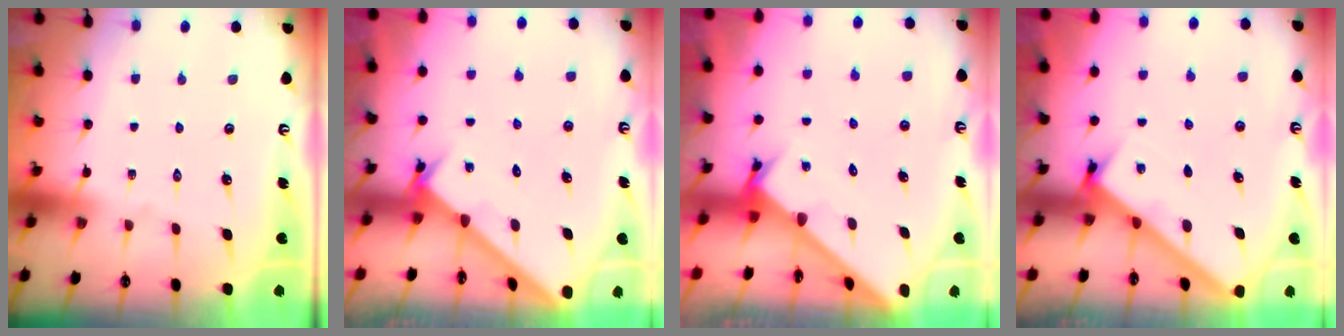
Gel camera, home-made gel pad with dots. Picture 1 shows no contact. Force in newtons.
{"total": 2.1, "press": 2.1, "slide": 0.2}
{"total": 2.4, "press": 2.4, "slide": 0.2}
{"total": 3.0, "press": 3.0, "slide": 0.2}